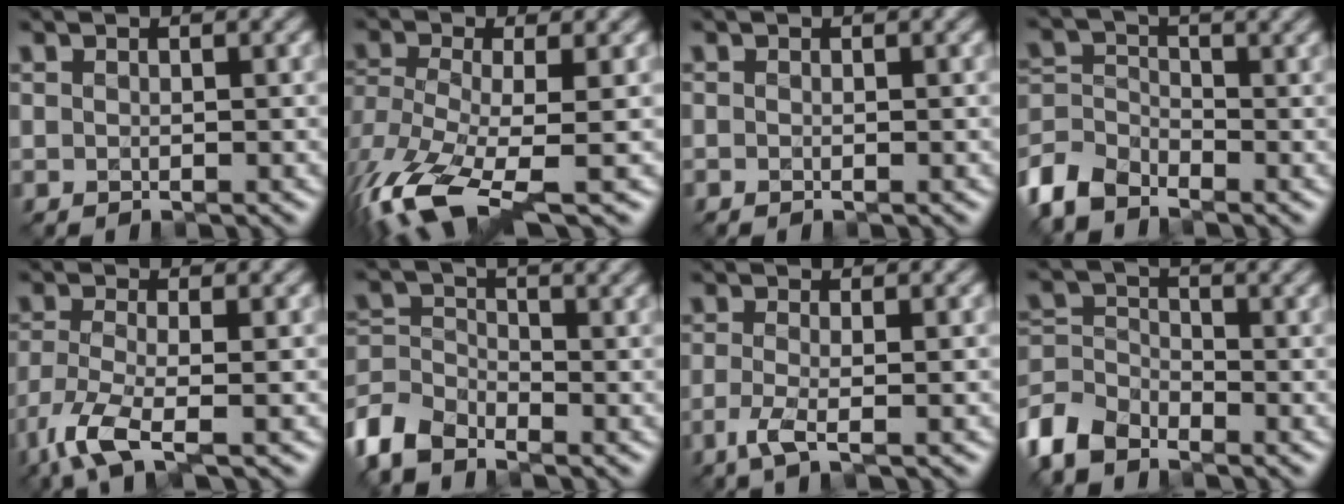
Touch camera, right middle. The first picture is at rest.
{"total": 9.5, "force": [-4.7, 3.6, 7.4], "torque": [-0.171, -0.026, -0.087]}
{"total": 0.0}
{"total": 4.6, "force": [-3.6, 2.1, 2.0], "torque": [-0.046, -0.004, -0.089]}
{"total": 5.2, "force": [-3.0, 1.4, 4.0], "torque": [-0.095, -0.016, -0.068]}
{"total": 4.7, "force": [-3.4, 2.2, 2.4], "torque": [-0.054, -0.004, -0.086]}
{"total": 2.5, "force": [-1.0, 0.6, 2.2], "torque": [-0.048, -0.008, -0.029]}
{"total": 4.8, "force": [-3.6, 2.3, 2.0], "torque": [-0.047, -0.002, -0.090]}